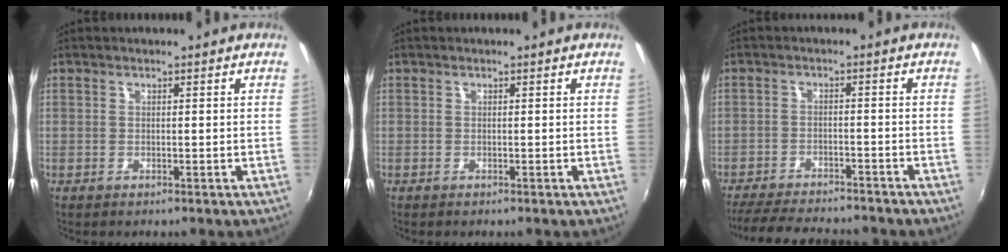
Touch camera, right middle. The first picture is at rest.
{"total": 0.0}
{"total": 13.9, "force": [-12.3, 2.6, 5.8], "torque": [-0.126, -0.024, -0.184]}